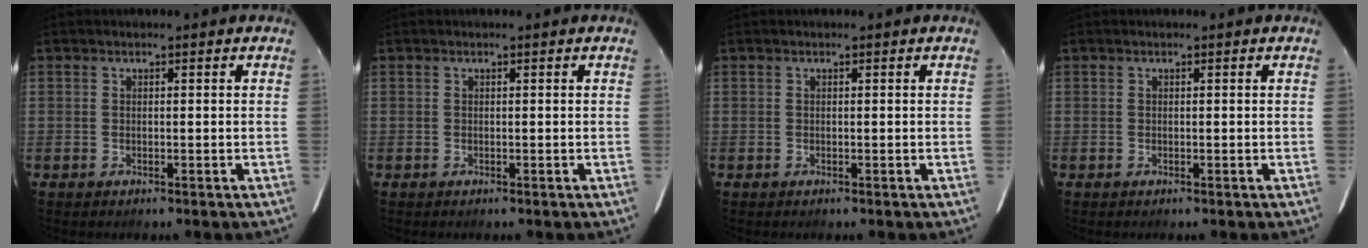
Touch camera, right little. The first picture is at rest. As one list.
[{"total": 0.0}, {"total": 0.0}, {"total": 0.0}]